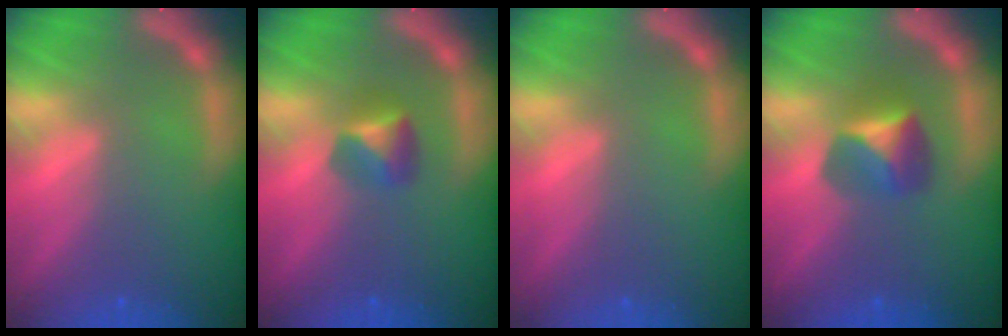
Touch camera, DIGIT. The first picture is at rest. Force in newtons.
{"total": 2.4}
{"total": 0.0}
{"total": 3.4}